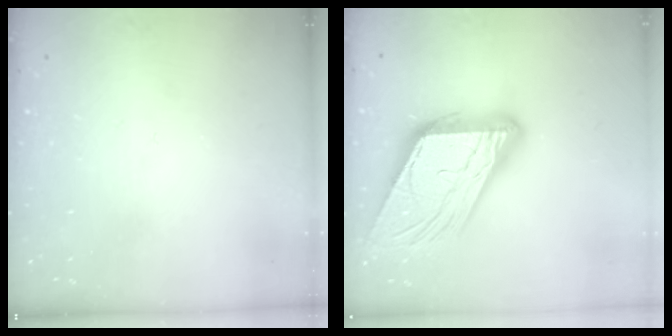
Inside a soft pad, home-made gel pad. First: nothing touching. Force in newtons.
{"total": 20.7, "press": 20.6, "slide": 2.1}